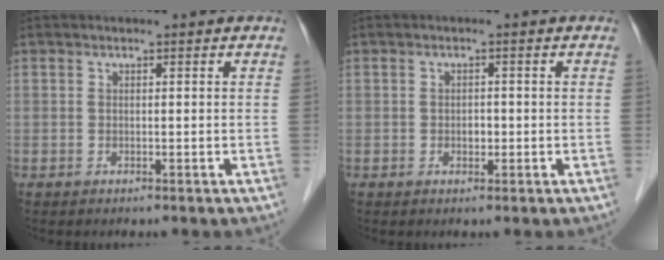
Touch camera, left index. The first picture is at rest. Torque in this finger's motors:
{"motor_torque": [0.06, 0.07, 0.04, 0.01]}